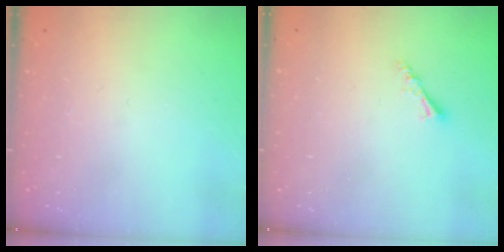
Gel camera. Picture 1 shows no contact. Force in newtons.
{"total": 3.0, "press": 2.9, "slide": 0.6}